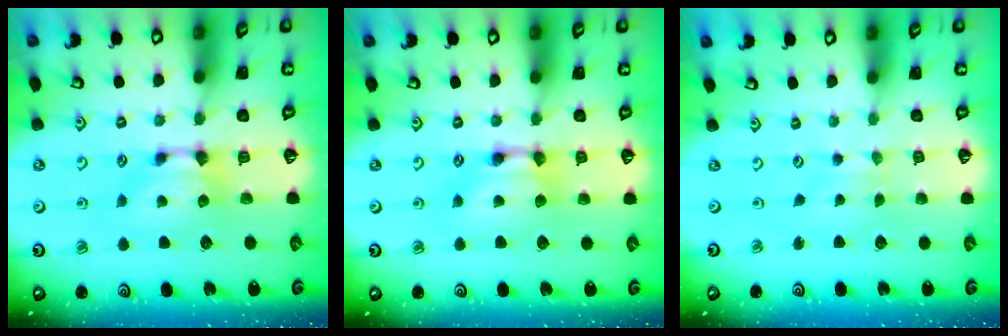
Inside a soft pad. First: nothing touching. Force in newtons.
{"total": 1.8, "press": 1.8, "slide": 0.1}
{"total": 2.4, "press": 2.3, "slide": 0.4}